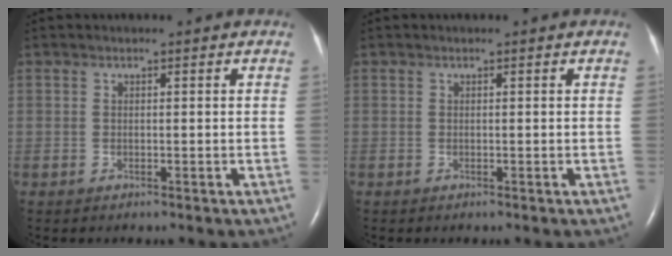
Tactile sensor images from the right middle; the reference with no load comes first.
{"total": 0.0}